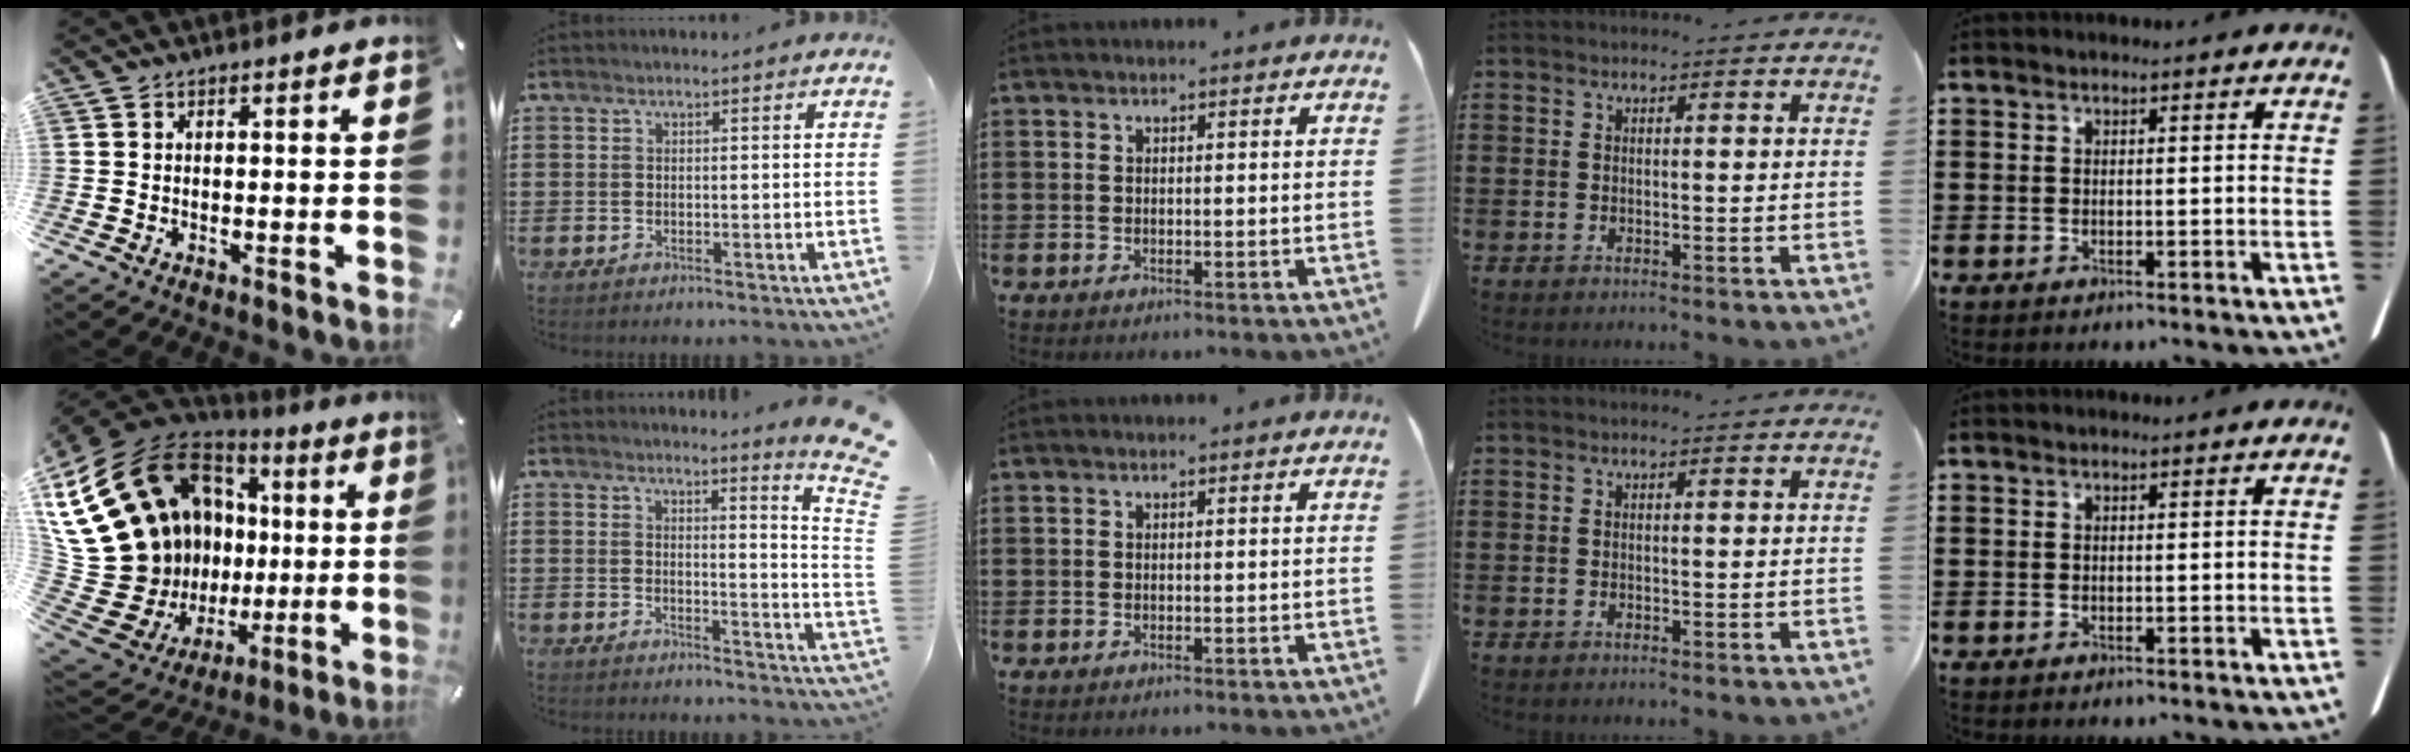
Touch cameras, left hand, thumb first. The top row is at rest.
{"thumb": {"total": 28.4, "force": [4.4, 21.6, 17.9], "torque": [-0.337, -0.079, 0.153]}, "index": {"total": 4.3, "force": [3.4, -1.2, 2.4], "torque": [-0.049, -0.039, 0.050]}}